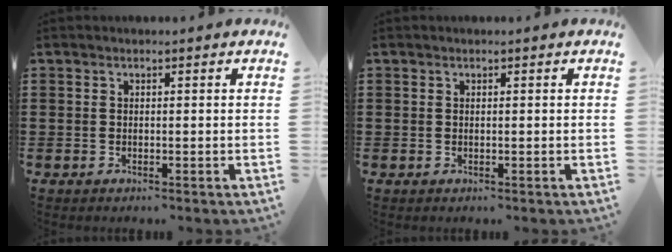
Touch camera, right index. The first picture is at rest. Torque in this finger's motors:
{"motor_torque": [0.95, 1.19, 0.00, 0.01]}